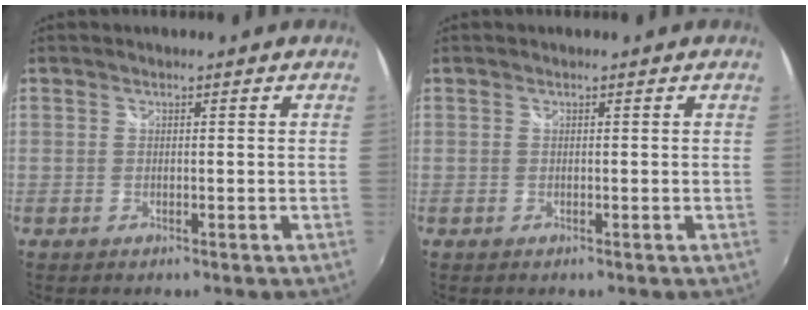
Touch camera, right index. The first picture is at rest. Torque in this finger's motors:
{"motor_torque": [-0.03, -0.03, 0.06, 0.00]}